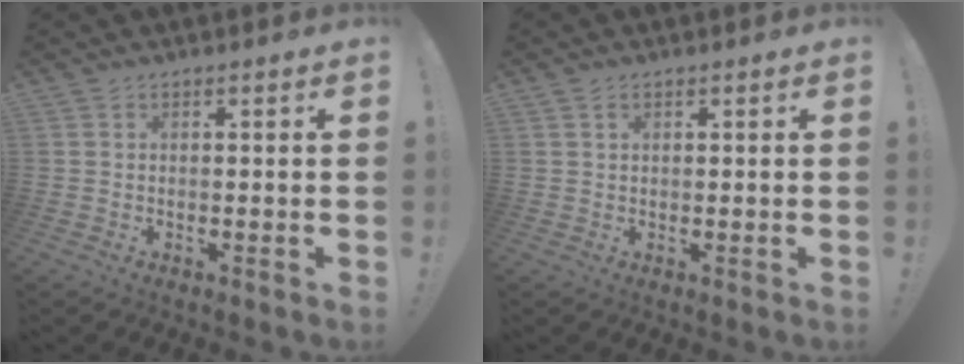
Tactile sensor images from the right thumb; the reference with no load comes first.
{"total": 1.0, "force": [0.6, 0.6, 0.5], "torque": [-0.011, 0.002, 0.011]}